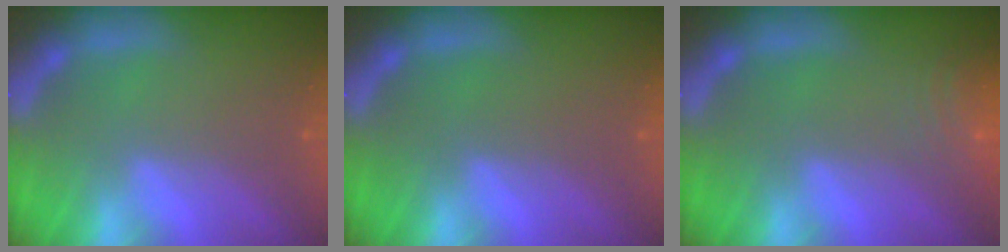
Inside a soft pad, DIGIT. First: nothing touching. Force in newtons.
{"total": 0.0}
{"total": 7.0}